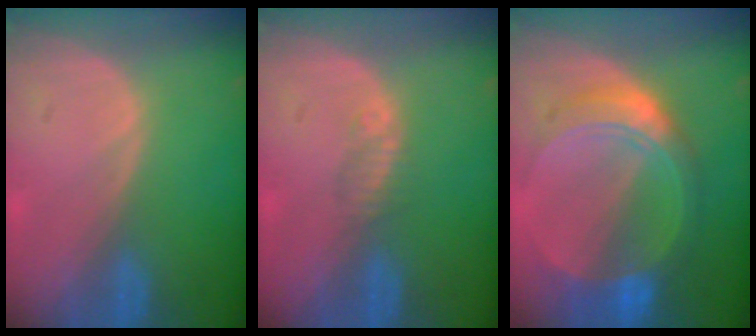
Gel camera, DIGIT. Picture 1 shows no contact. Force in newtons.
{"total": 1.5, "press": 1.3, "slide": 0.9}
{"total": 8.7, "press": 8.7, "slide": 0.6}